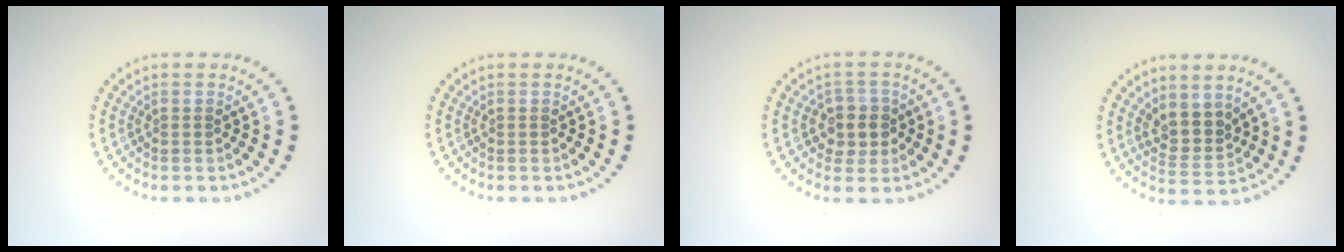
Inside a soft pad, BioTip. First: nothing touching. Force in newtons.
{"total": 0.0}
{"total": 2.7, "press": 2.5, "slide": 0.9}
{"total": 2.9, "press": 2.4, "slide": 1.6}